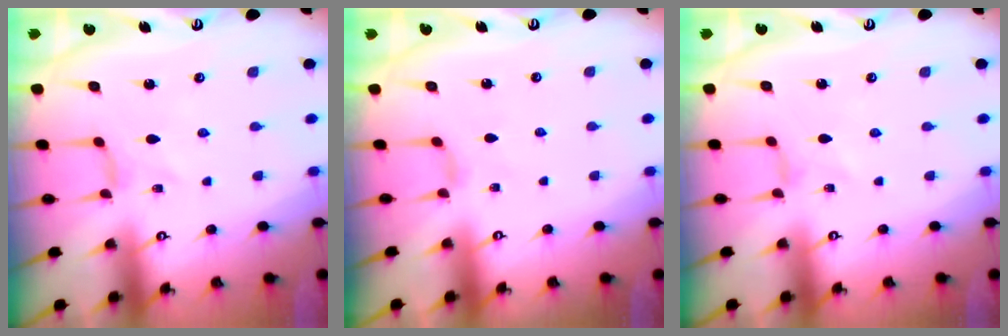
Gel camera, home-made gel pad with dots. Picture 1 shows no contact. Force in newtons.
{"total": 2.1, "press": 2.1, "slide": 0.4}
{"total": 0.0}